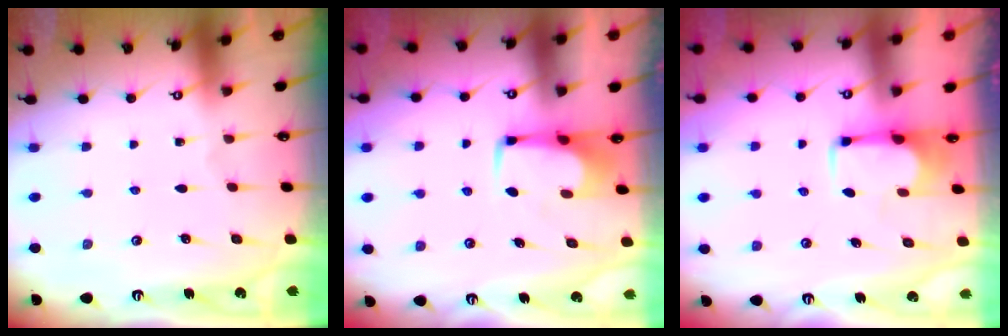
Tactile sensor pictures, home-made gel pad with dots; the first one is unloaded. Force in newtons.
{"total": 1.8, "press": 1.7, "slide": 0.7}
{"total": 1.8, "press": 1.6, "slide": 0.8}